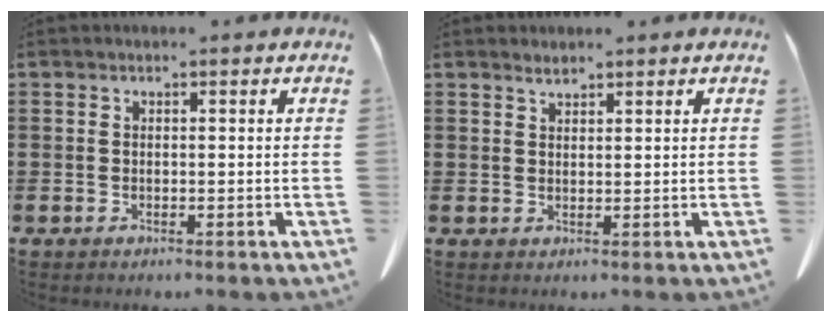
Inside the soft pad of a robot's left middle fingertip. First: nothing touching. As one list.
[{"total": 1.4, "force": [1.3, 0.3, 0.5], "torque": [-0.011, -0.001, 0.025]}]